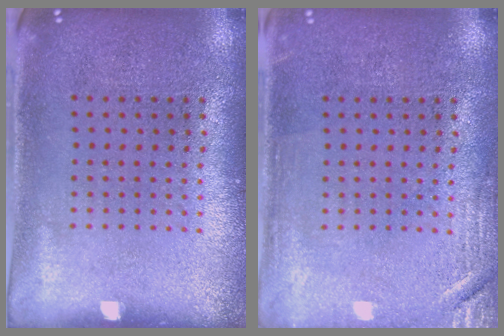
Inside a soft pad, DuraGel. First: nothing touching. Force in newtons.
{"total": 2.1, "press": 2.0, "slide": 0.4}